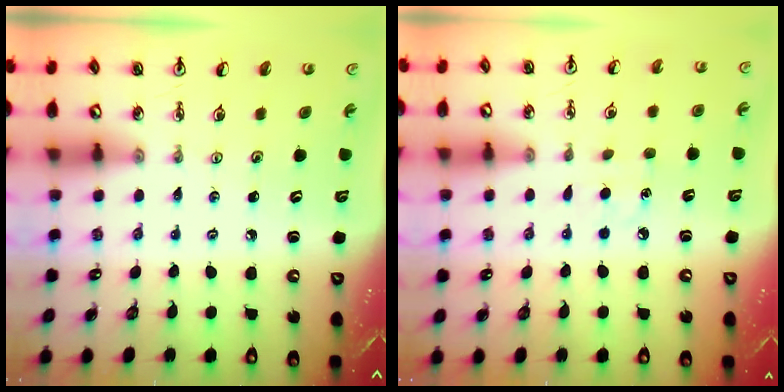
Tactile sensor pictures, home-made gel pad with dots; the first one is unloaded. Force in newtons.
{"total": 5.4, "press": 5.3, "slide": 0.5}